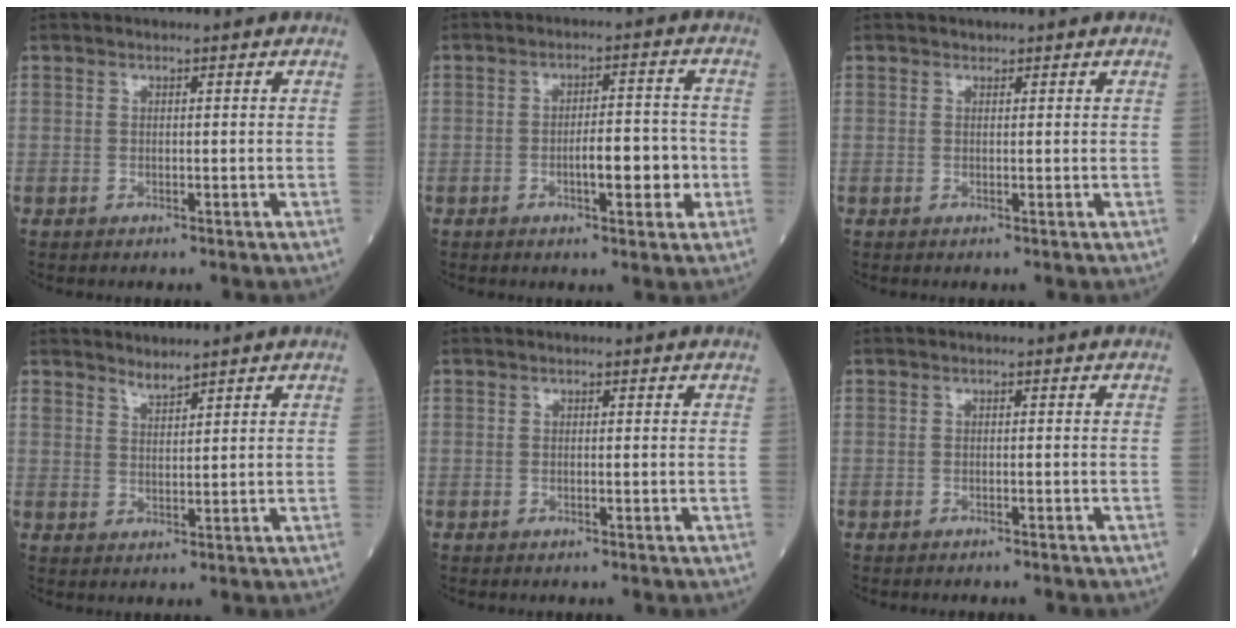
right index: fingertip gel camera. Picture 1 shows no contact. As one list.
[{"total": 6.8, "force": [-1.8, 2.2, 6.2], "torque": [-0.103, 0.017, -0.022]}, {"total": 0.9, "force": [0.5, 0.6, 0.2], "torque": [-0.012, 0.015, 0.010]}, {"total": 2.8, "force": [2.6, 0.8, 0.7], "torque": [-0.018, 0.003, 0.057]}, {"total": 0.0}, {"total": 3.3, "force": [-2.6, 1.3, 1.5], "torque": [-0.035, -0.007, -0.028]}]